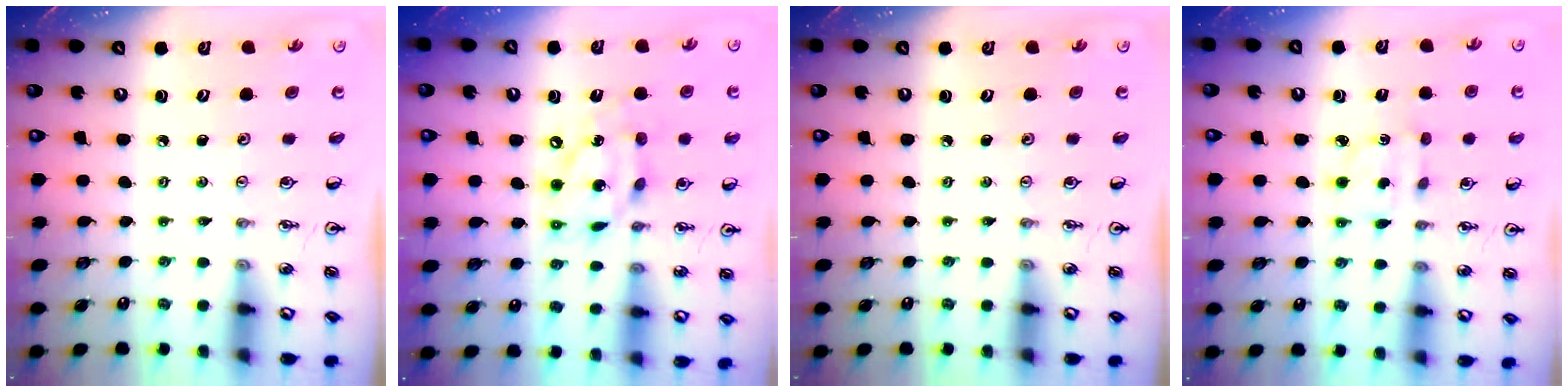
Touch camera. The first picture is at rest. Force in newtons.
{"total": 14.0, "press": 13.9, "slide": 1.4}
{"total": 0.0}
{"total": 2.9, "press": 2.8, "slide": 0.7}